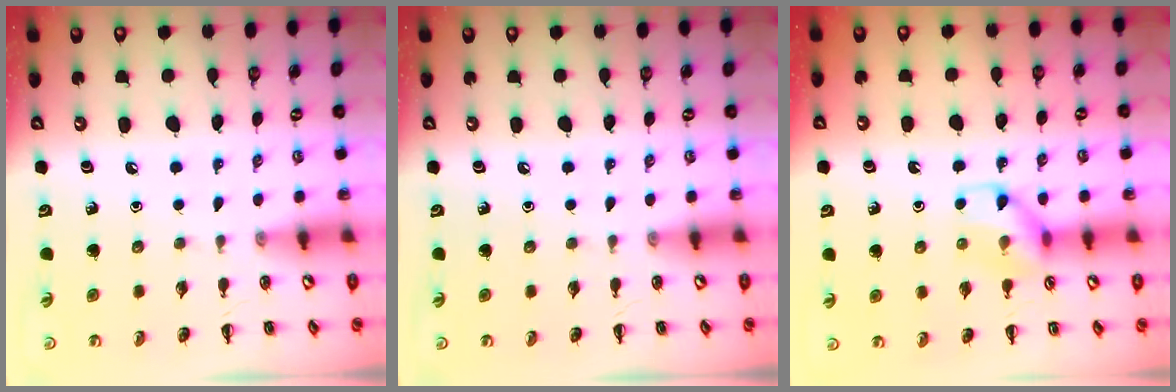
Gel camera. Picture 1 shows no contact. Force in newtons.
{"total": 0.0}
{"total": 10.5, "press": 10.5, "slide": 1.0}